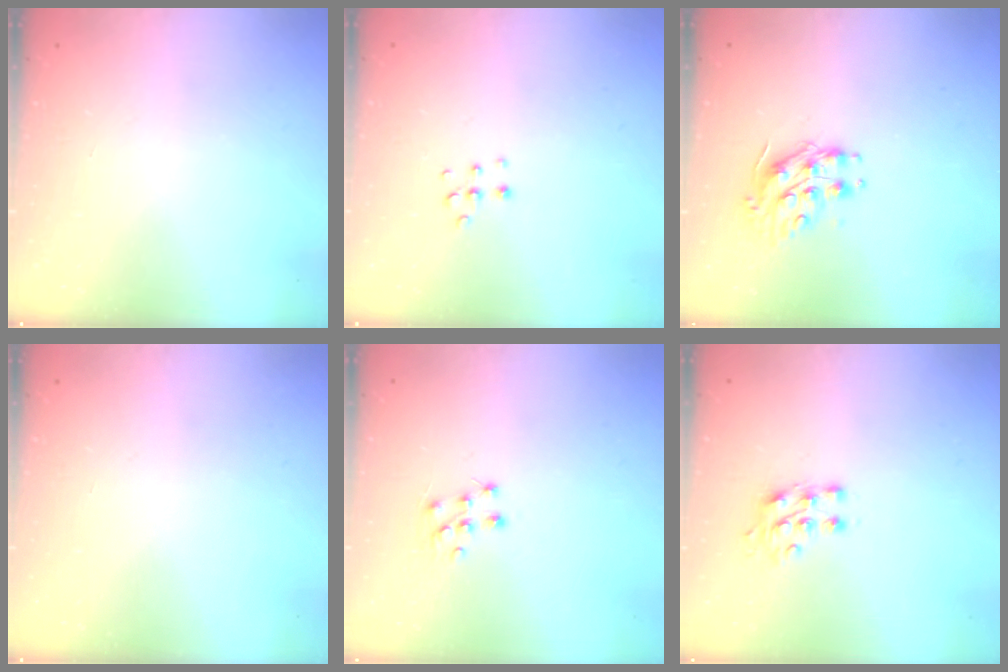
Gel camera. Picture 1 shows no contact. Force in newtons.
{"total": 4.4, "press": 4.4, "slide": 0.3}
{"total": 8.9, "press": 8.9, "slide": 0.7}
{"total": 0.0}
{"total": 7.2, "press": 7.1, "slide": 0.7}
{"total": 7.1, "press": 7.1, "slide": 0.8}